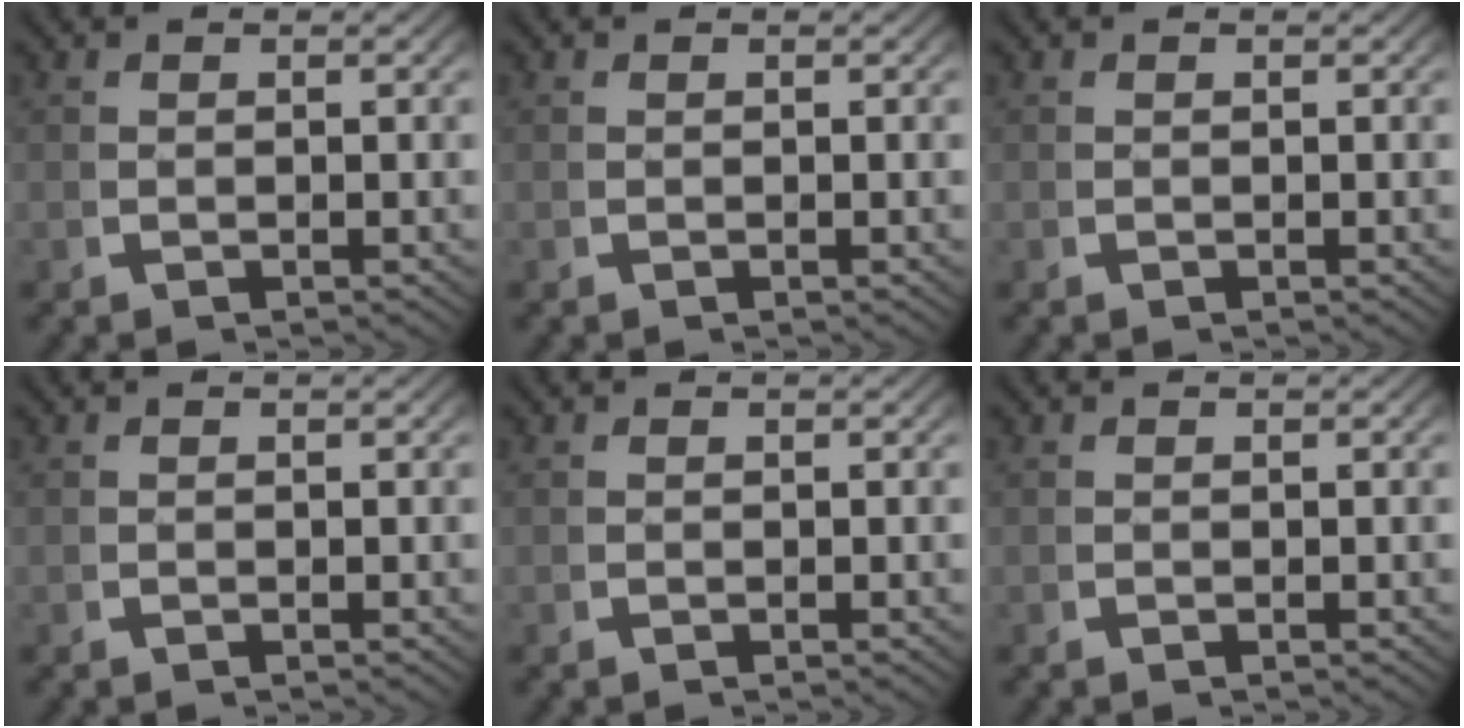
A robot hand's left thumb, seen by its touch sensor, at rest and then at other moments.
{"total": 0.0}
{"total": 0.0}
{"total": 0.0}
{"total": 0.0}
{"total": 0.0}